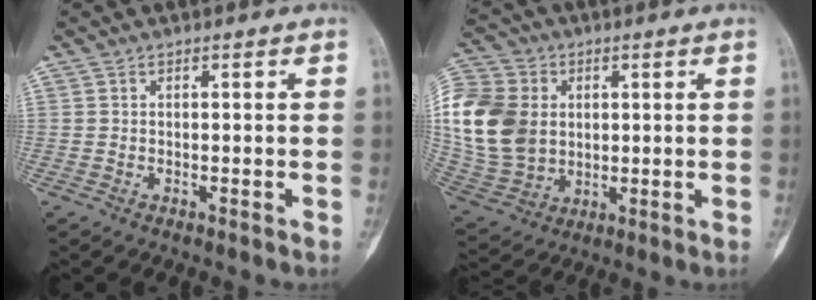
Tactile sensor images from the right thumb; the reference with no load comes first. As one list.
[{"total": 20.1, "force": [2.6, 15.9, 12.2], "torque": [-0.263, 0.004, 0.060]}]